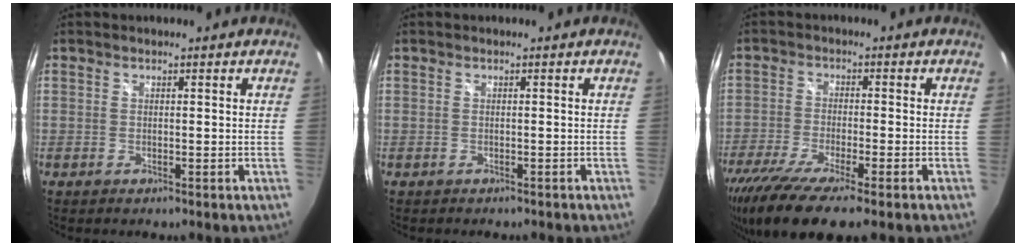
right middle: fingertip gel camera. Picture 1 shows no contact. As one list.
[{"total": 1.1, "force": [-0.9, 0.4, 0.4], "torque": [-0.010, -0.003, -0.011]}, {"total": 13.6, "force": [-9.6, 2.0, 9.4], "torque": [-0.195, -0.053, -0.167]}]